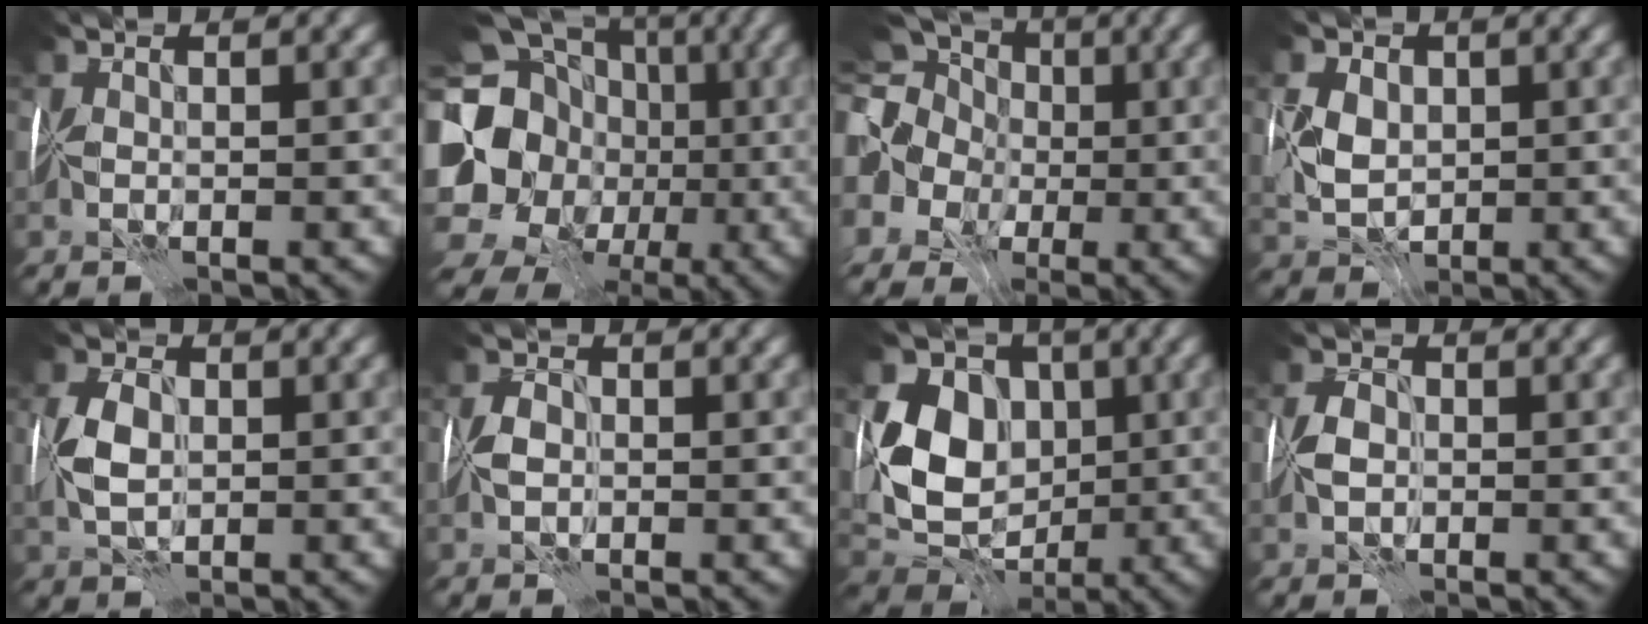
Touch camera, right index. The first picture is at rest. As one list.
[{"total": 17.3, "force": [-2.2, 15.3, 7.9], "torque": [-0.135, -0.024, -0.055]}, {"total": 11.5, "force": [1.2, 10.3, 4.9], "torque": [-0.128, 0.011, -0.022]}, {"total": 3.1, "force": [-0.3, 2.4, 1.9], "torque": [-0.044, -0.008, -0.005]}, {"total": 2.5, "force": [-0.4, 1.5, 2.0], "torque": [-0.051, -0.004, -0.009]}, {"total": 0.7, "force": [-0.7, 0.1, 0.0], "torque": [-0.003, -0.007, -0.012]}, {"total": 7.2, "force": [0.1, 5.8, 4.2], "torque": [-0.080, -0.021, 0.000]}, {"total": 0.8, "force": [-0.7, 0.3, 0.3], "torque": [-0.009, -0.006, -0.012]}]